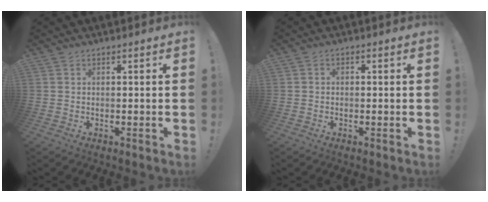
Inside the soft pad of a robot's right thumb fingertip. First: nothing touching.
{"total": 1.1, "force": [-0.5, 0.9, 0.4], "torque": [-0.010, 0.005, -0.009]}